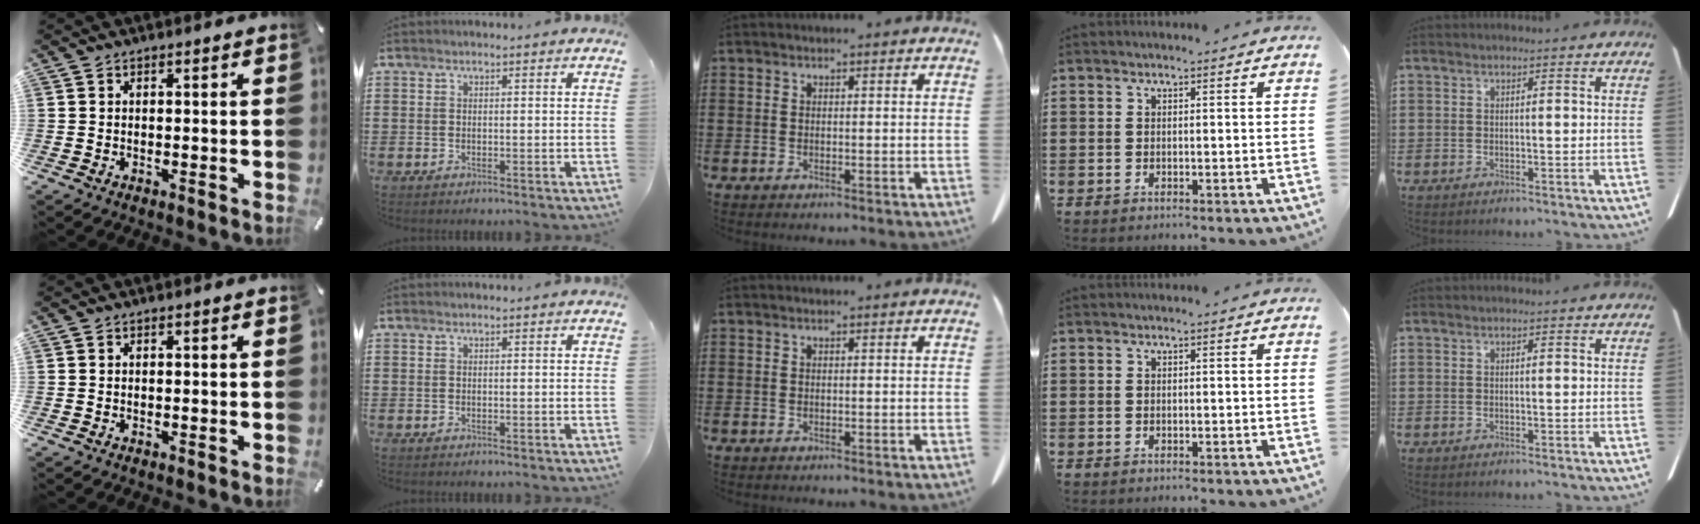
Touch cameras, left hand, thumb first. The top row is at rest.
{}